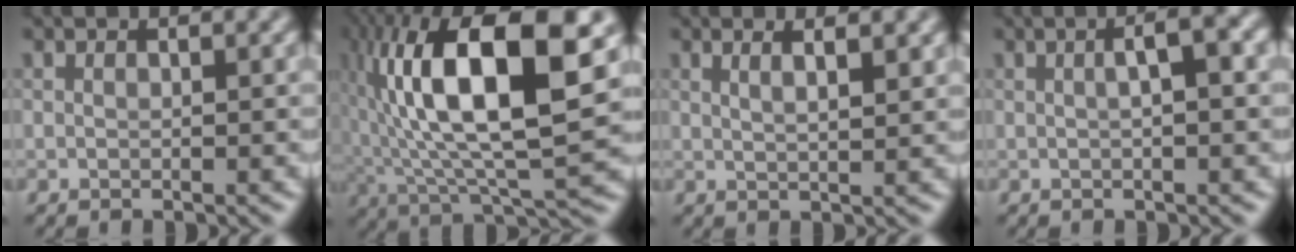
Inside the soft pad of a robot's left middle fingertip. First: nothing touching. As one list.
[{"total": 14.1, "force": [2.9, 4.9, 12.9], "torque": [-0.241, 0.014, 0.057]}, {"total": 2.5, "force": [1.4, 0.8, 1.9], "torque": [-0.014, 0.014, 0.015]}, {"total": 2.9, "force": [0.2, 0.4, 2.9], "torque": [-0.047, 0.016, 0.010]}]